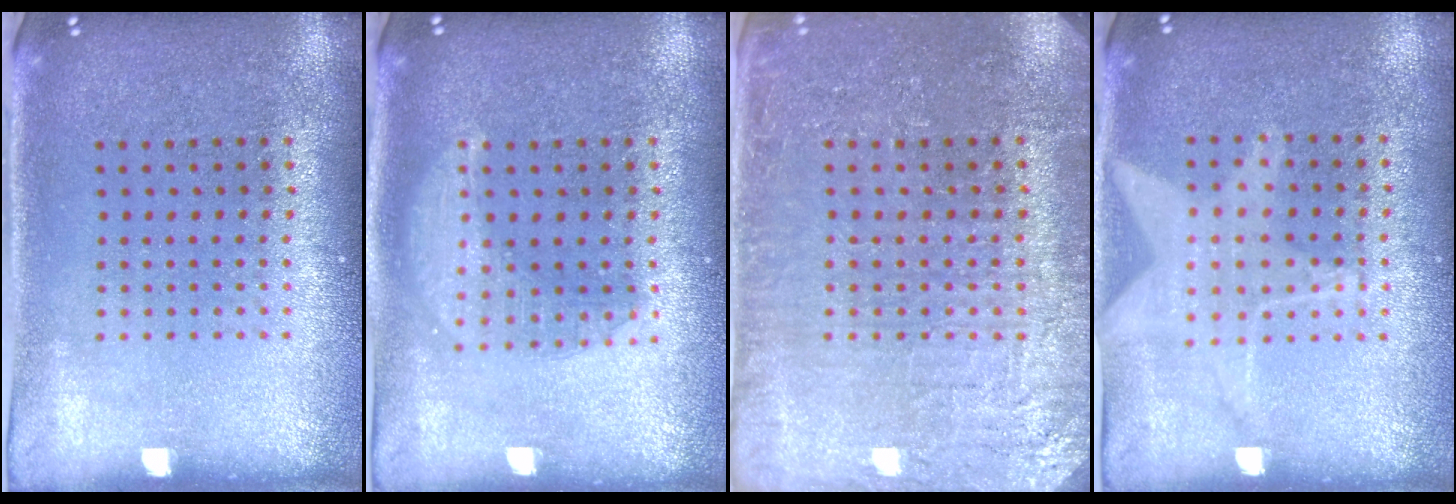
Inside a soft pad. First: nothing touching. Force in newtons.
{"total": 2.4, "press": 2.4, "slide": 0.3}
{"total": 3.5, "press": 3.4, "slide": 0.8}
{"total": 1.1, "press": 1.0, "slide": 0.4}